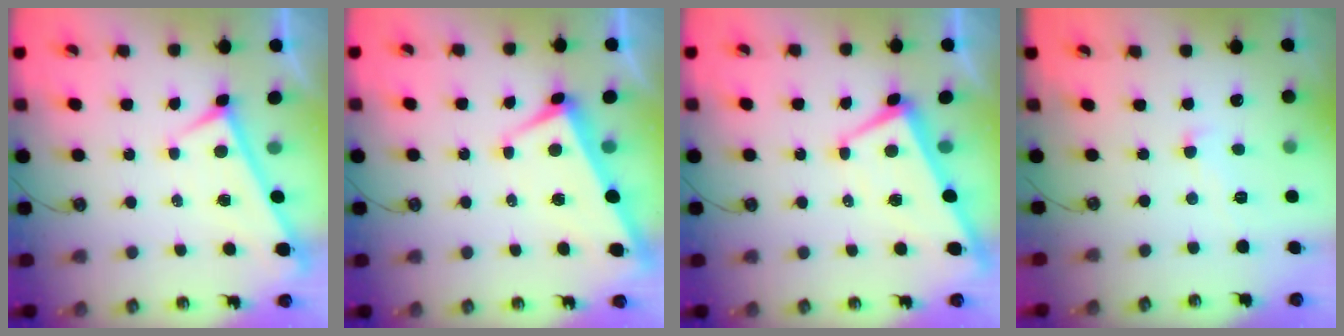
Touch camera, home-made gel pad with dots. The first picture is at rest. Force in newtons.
{"total": 1.7, "press": 1.4, "slide": 1.0}
{"total": 1.5, "press": 1.2, "slide": 0.9}
{"total": 1.2, "press": 1.2, "slide": 0.2}